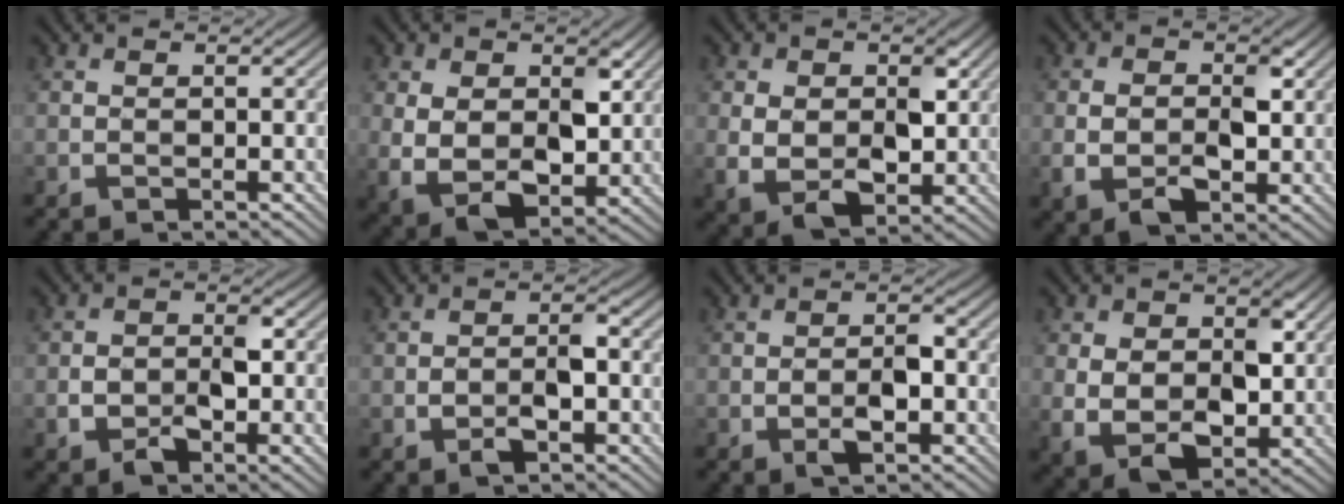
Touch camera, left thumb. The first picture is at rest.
{"total": 8.8, "force": [0.9, 5.7, 6.7], "torque": [-0.143, -0.020, 0.026]}
{"total": 6.9, "force": [0.3, 4.6, 5.2], "torque": [-0.099, -0.014, 0.010]}
{"total": 5.8, "force": [-0.6, 3.5, 4.6], "torque": [-0.082, -0.007, -0.011]}
{"total": 6.5, "force": [-2.2, 3.6, 4.9], "torque": [-0.074, -0.001, -0.040]}
{"total": 4.3, "force": [-1.5, 2.1, 3.4], "torque": [-0.060, 0.003, -0.027]}
{"total": 3.8, "force": [-1.2, 1.7, 3.1], "torque": [-0.055, 0.002, -0.024]}
{"total": 8.2, "force": [0.4, 5.7, 5.9], "torque": [-0.117, -0.015, 0.019]}